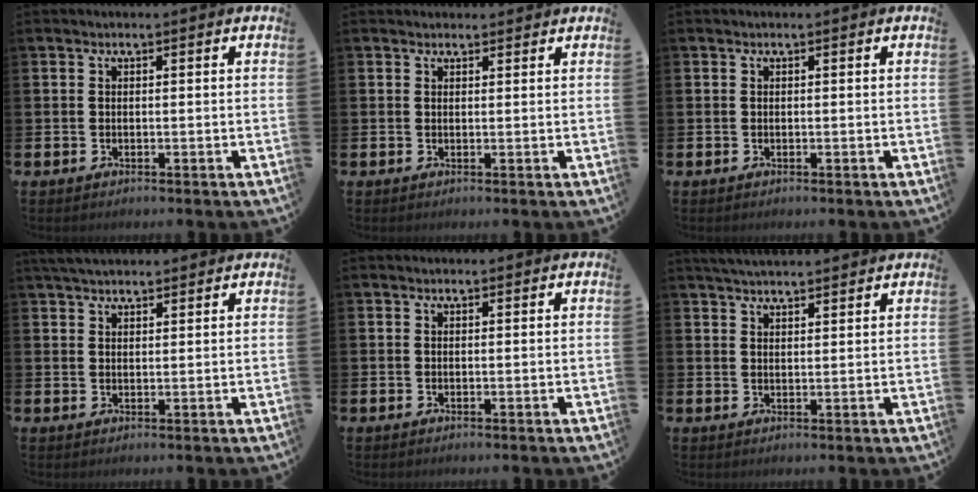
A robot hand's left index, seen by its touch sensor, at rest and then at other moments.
{"total": 1.2, "force": [1.1, 0.5, 0.0], "torque": [0.017, -0.002, 0.016]}
{"total": 0.0}
{"total": 3.6, "force": [3.4, 0.9, 1.0], "torque": [-0.023, -0.008, 0.062]}
{"total": 0.0}
{"total": 3.3, "force": [3.3, 0.2, 0.4], "torque": [-0.010, -0.011, 0.060]}